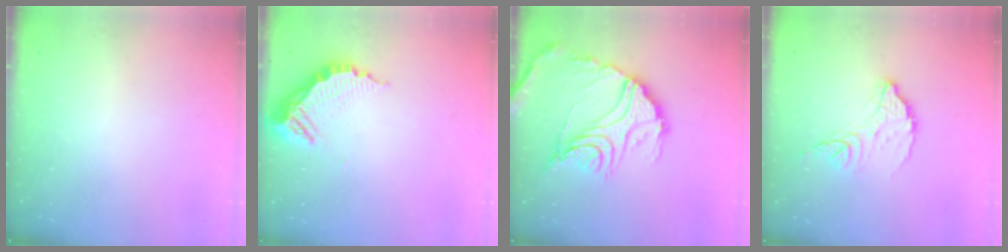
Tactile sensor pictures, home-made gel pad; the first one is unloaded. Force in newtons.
{"total": 9.5, "press": 9.5, "slide": 0.7}
{"total": 19.7, "press": 19.7, "slide": 1.6}
{"total": 11.2, "press": 11.1, "slide": 0.9}